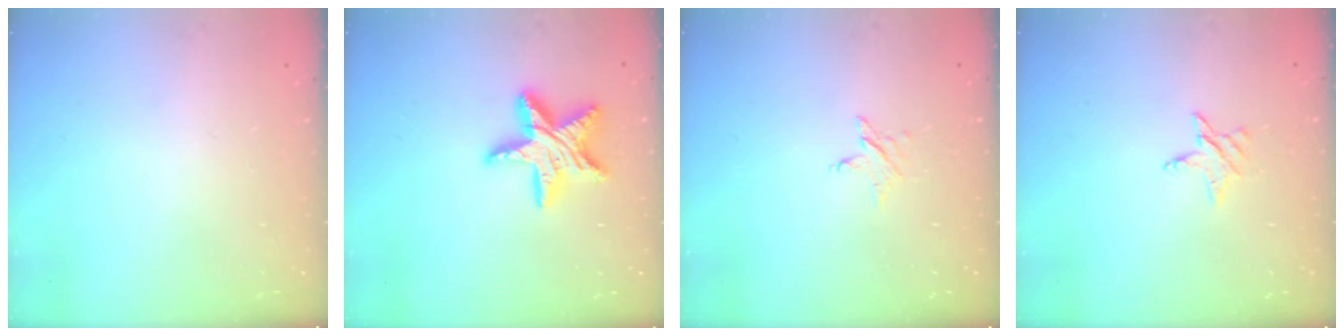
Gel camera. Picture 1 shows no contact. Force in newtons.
{"total": 14.8, "press": 14.8, "slide": 1.3}
{"total": 2.8, "press": 2.8, "slide": 0.3}
{"total": 2.7, "press": 2.7, "slide": 0.2}